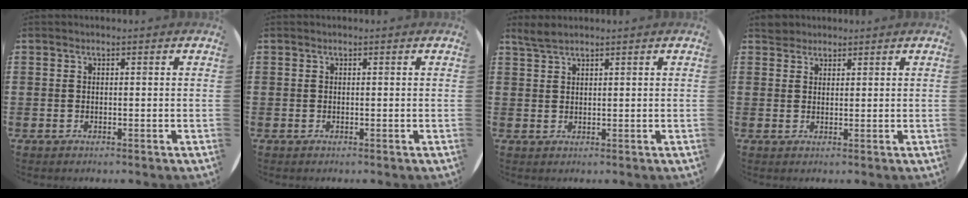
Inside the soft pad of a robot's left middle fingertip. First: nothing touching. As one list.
[{"total": 0.0}, {"total": 1.9, "force": [1.8, 0.2, 0.7], "torque": [-0.016, 0.003, 0.033]}, {"total": 2.1, "force": [1.9, 0.8, -0.1], "torque": [0.005, 0.003, 0.037]}]